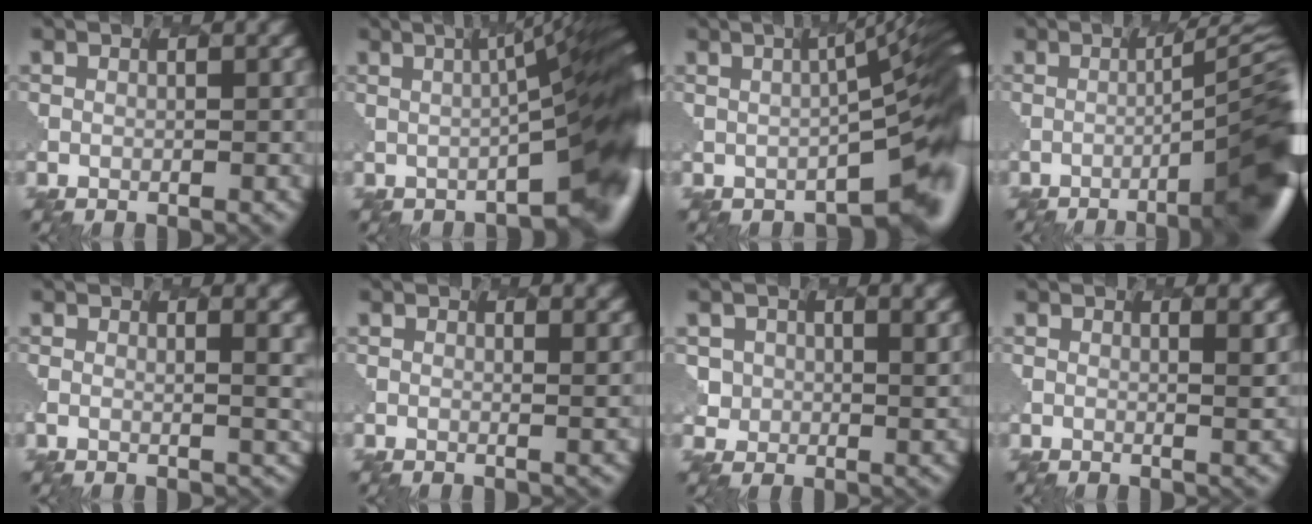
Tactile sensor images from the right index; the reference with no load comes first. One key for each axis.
{"total": 9.6, "fx": 0.0, "fy": 1.5, "fz": 9.5, "tx": -0.094, "ty": 0.031, "tz": -0.012}
{"total": 8.2, "fx": -0.5, "fy": 1.5, "fz": 8.0, "tx": -0.097, "ty": 0.014, "tz": -0.018}
{"total": 10.7, "fx": -4.3, "fy": 2.1, "fz": 9.5, "tx": -0.088, "ty": 0.015, "tz": -0.074}
{"total": 1.8, "fx": 0.7, "fy": 0.5, "fz": 1.6, "tx": 0.001, "ty": 0.012, "tz": -0.002}
{"total": 1.2, "fx": 0.8, "fy": -0.7, "fz": -0.6, "tx": 0.014, "ty": 0.015, "tz": -0.004}
{"total": 2.4, "fx": 1.8, "fy": 1.5, "fz": -0.3, "tx": -0.010, "ty": 0.009, "tz": 0.011}
{"total": 1.2, "fx": 1.2, "fy": -0.4, "fz": 0.0, "tx": 0.003, "ty": 0.020, "tz": -0.010}